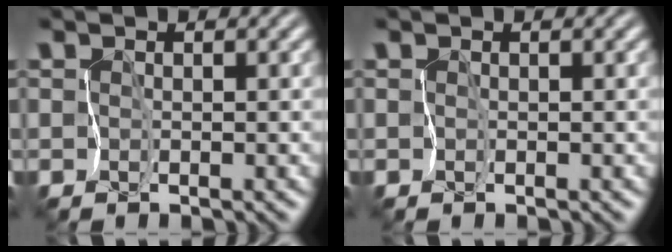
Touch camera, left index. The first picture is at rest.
{"total": 0.0}